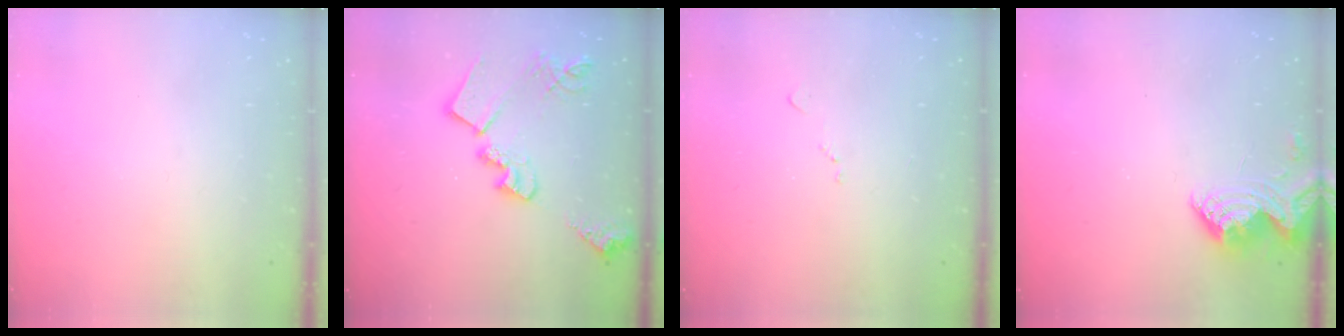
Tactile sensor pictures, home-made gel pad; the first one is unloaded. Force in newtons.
{"total": 19.2, "press": 19.1, "slide": 1.4}
{"total": 7.2, "press": 7.2, "slide": 0.9}
{"total": 8.0, "press": 8.0, "slide": 0.9}